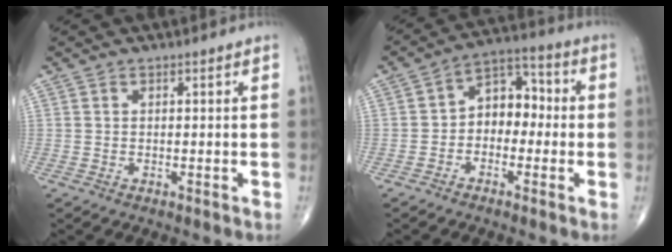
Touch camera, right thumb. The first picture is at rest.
{"total": 8.5, "force": [-0.9, 6.1, 5.8], "torque": [-0.053, 0.040, -0.033]}